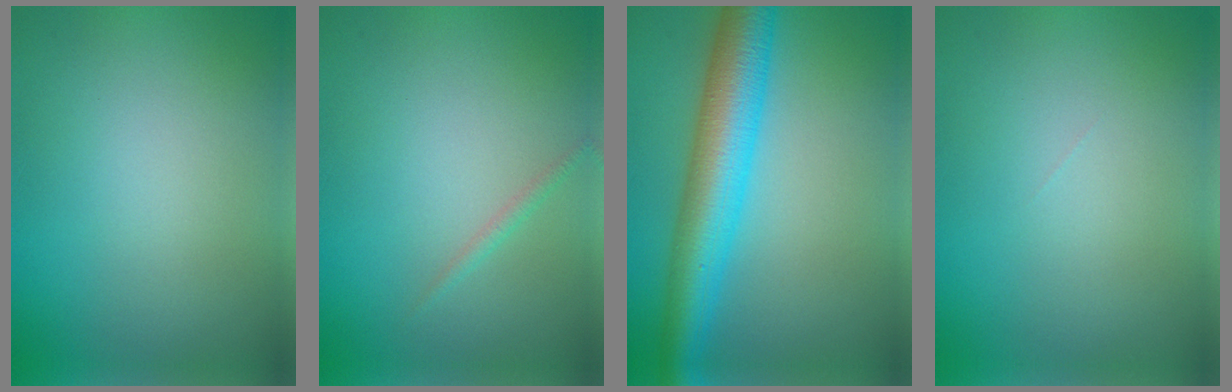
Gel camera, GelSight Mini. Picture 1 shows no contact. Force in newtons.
{"total": 0.7, "press": 0.7, "slide": 0.1}
{"total": 8.2, "press": 8.2, "slide": 0.1}
{"total": 0.0}